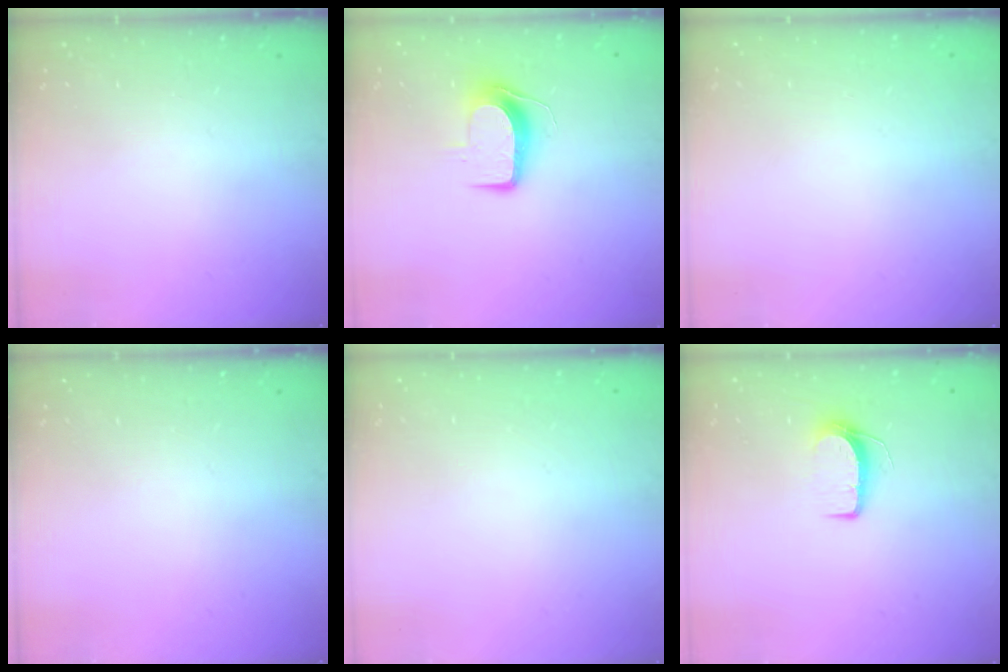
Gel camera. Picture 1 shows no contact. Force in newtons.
{"total": 8.7, "press": 8.6, "slide": 0.5}
{"total": 0.0}
{"total": 0.0}
{"total": 0.0}
{"total": 7.0, "press": 7.0, "slide": 0.6}